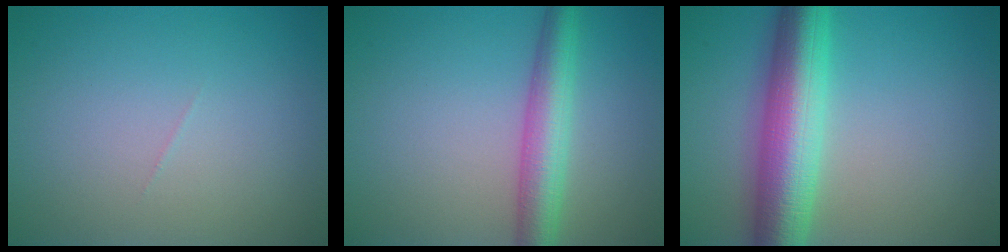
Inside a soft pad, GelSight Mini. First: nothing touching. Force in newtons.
{"total": 4.7, "press": 4.7, "slide": 0.1}
{"total": 8.6, "press": 8.6, "slide": 0.1}